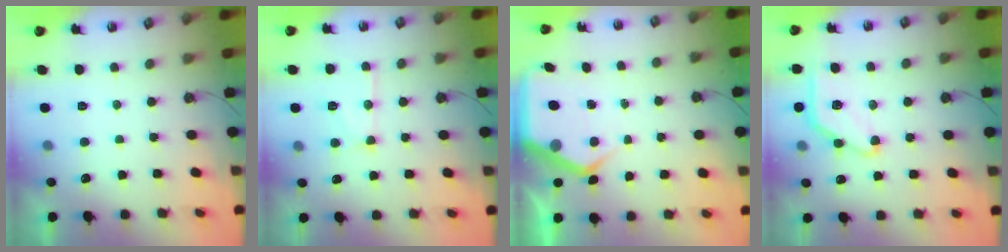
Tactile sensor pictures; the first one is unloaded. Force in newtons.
{"total": 13.8, "press": 13.7, "slide": 1.2}
{"total": 6.0, "press": 6.0, "slide": 0.3}
{"total": 12.1, "press": 12.0, "slide": 0.6}